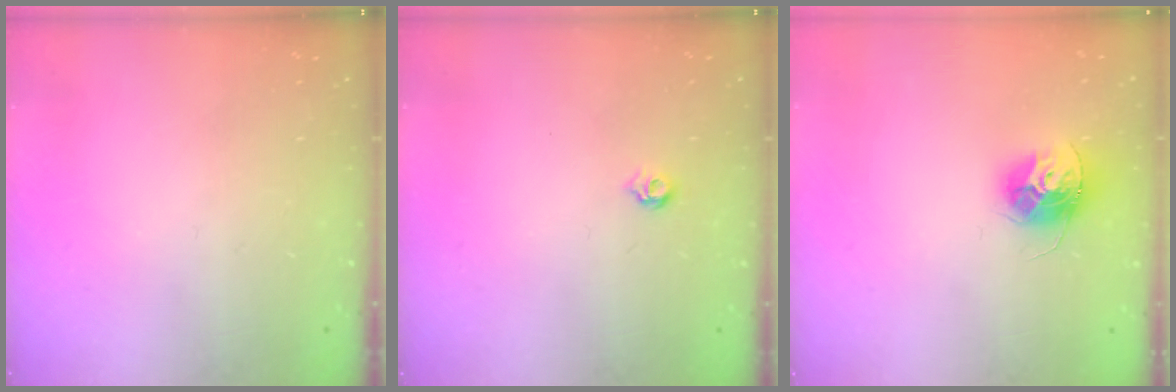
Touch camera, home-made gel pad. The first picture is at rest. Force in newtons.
{"total": 4.2, "press": 4.1, "slide": 0.8}
{"total": 11.1, "press": 11.1, "slide": 0.5}